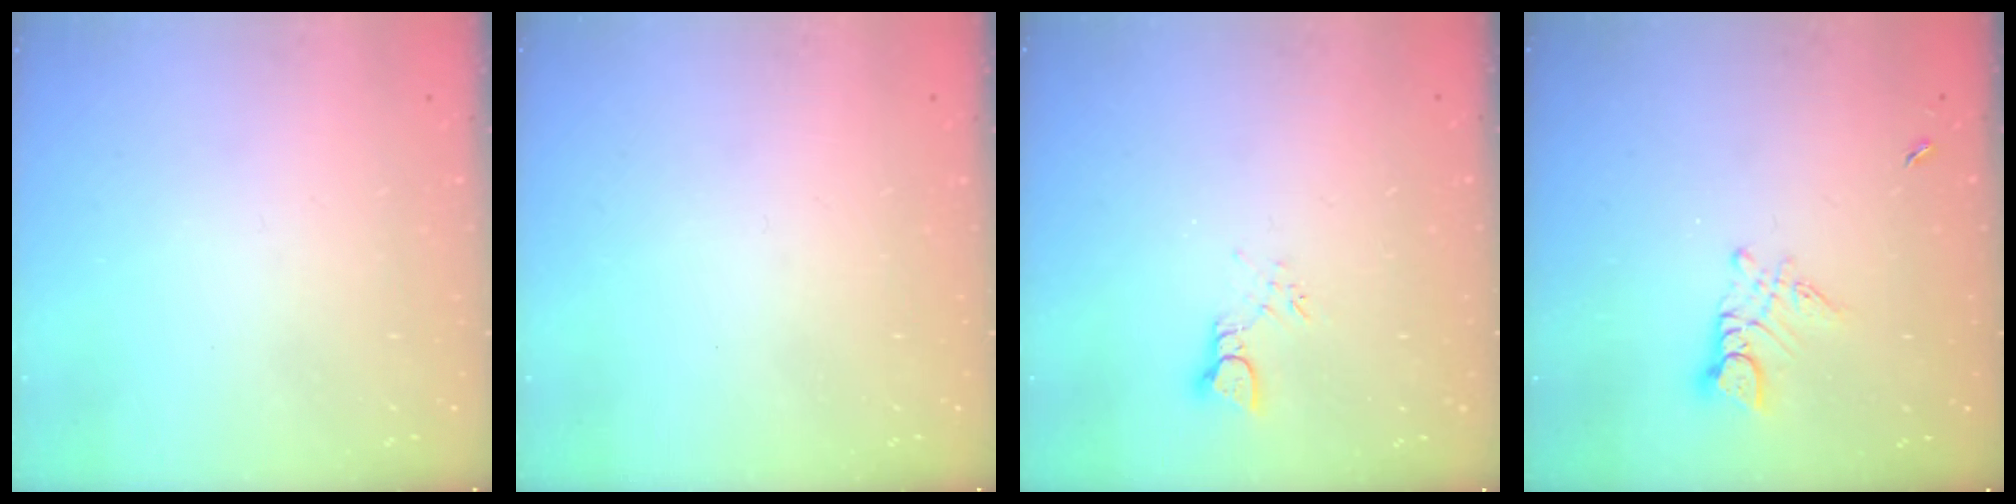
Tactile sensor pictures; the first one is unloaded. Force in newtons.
{"total": 0.0}
{"total": 3.4, "press": 3.4, "slide": 0.3}
{"total": 4.7, "press": 4.6, "slide": 0.4}